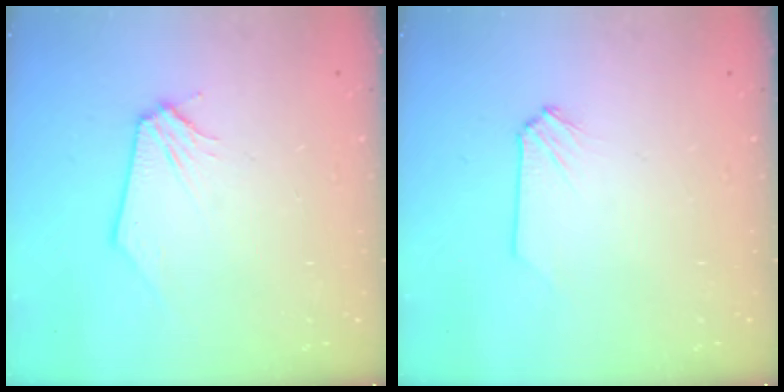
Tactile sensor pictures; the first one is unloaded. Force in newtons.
{"total": 0.0}